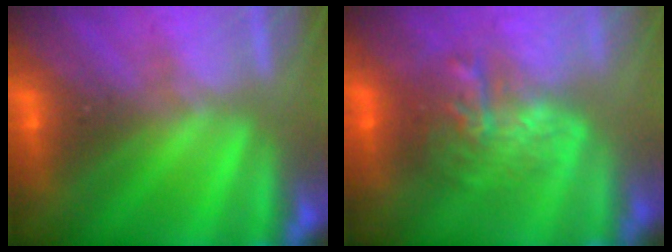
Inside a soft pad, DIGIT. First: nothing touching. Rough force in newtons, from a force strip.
{"total": 7.8}